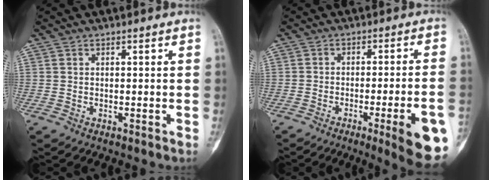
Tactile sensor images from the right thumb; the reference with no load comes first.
{"total": 13.1, "force": [-5.4, 1.7, 11.8], "torque": [-0.133, 0.015, -0.064]}